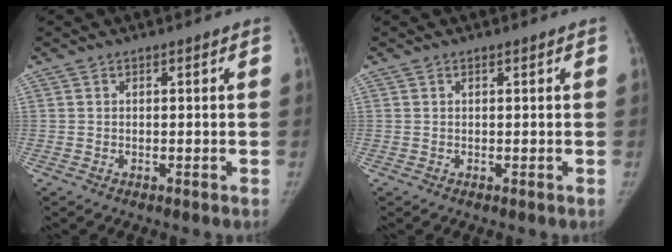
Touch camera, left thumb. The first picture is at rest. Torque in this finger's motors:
{"motor_torque": [-0.15, -0.03, -0.08, 0.15, 0.00]}